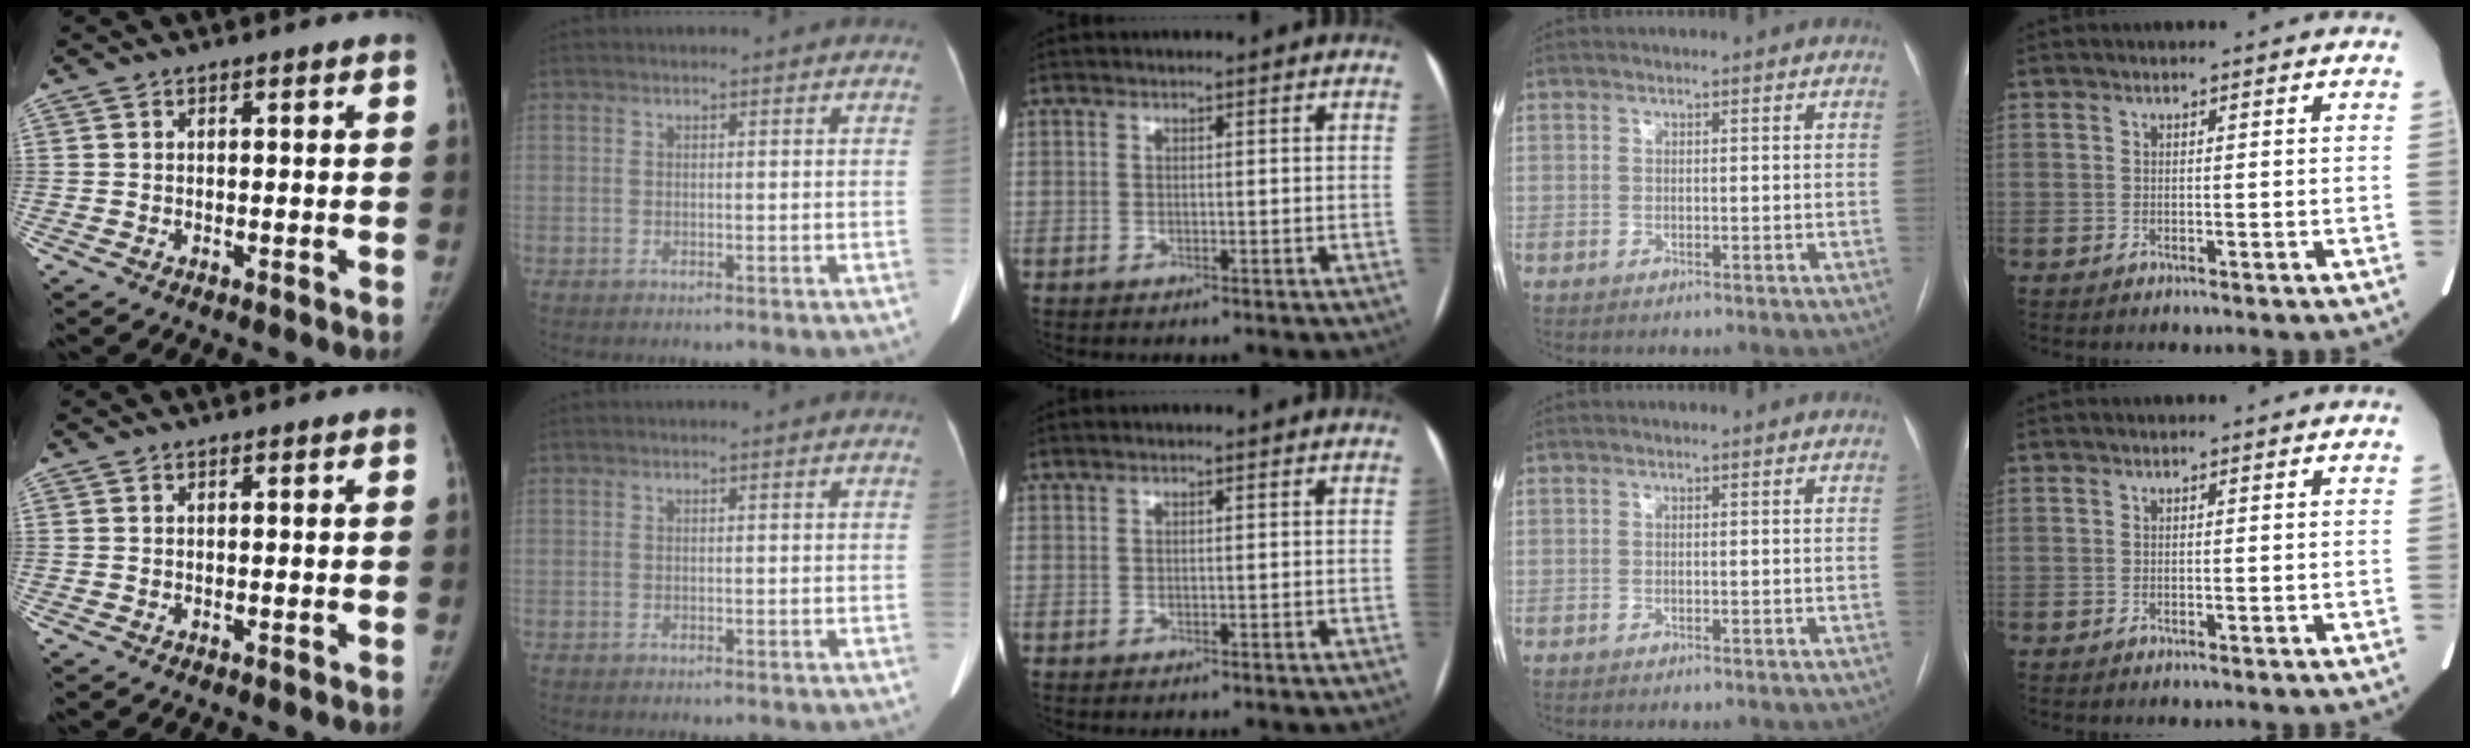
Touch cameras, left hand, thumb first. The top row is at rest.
{}